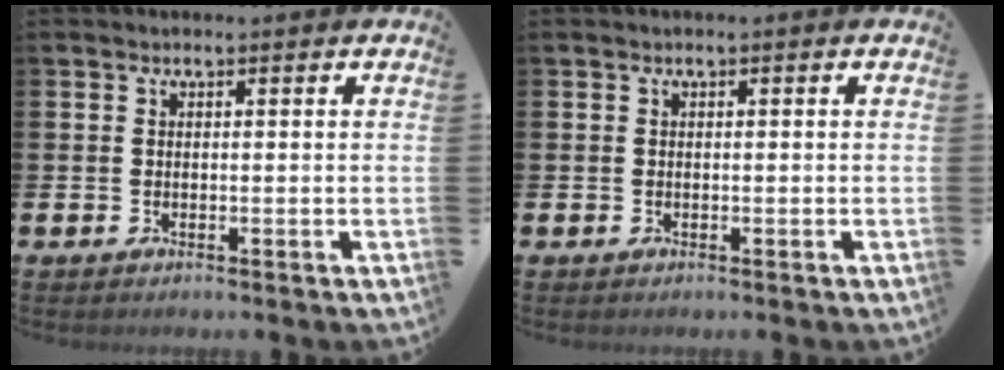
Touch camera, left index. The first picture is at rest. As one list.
[{"total": 0.0}]